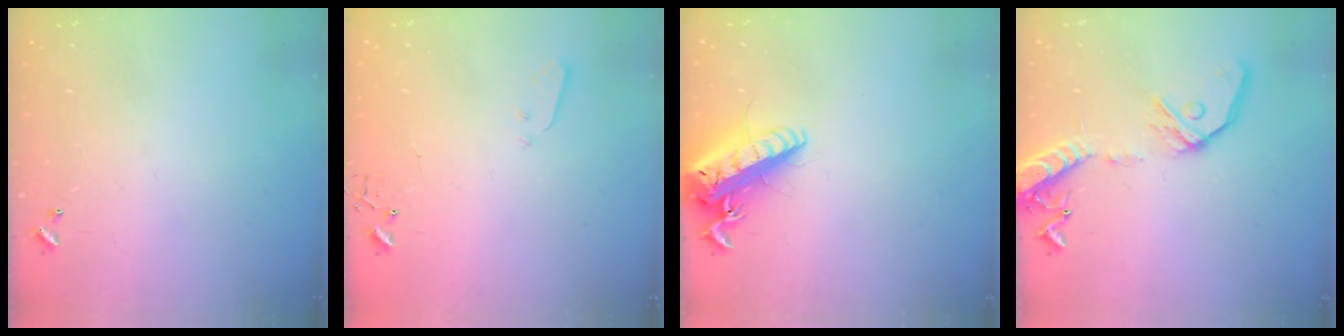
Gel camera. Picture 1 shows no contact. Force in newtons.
{"total": 2.2, "press": 2.1, "slide": 0.3}
{"total": 20.4, "press": 19.9, "slide": 4.5}
{"total": 16.0, "press": 15.7, "slide": 3.1}